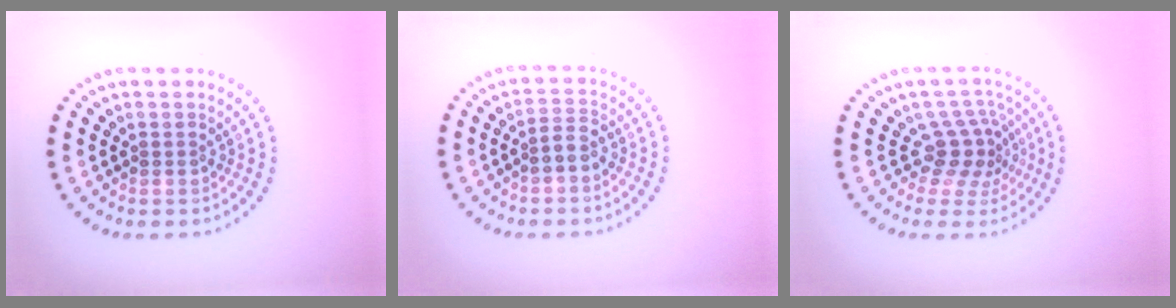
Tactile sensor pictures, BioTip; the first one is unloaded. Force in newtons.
{"total": 1.7, "press": 1.5, "slide": 0.8}
{"total": 3.3, "press": 2.3, "slide": 2.4}